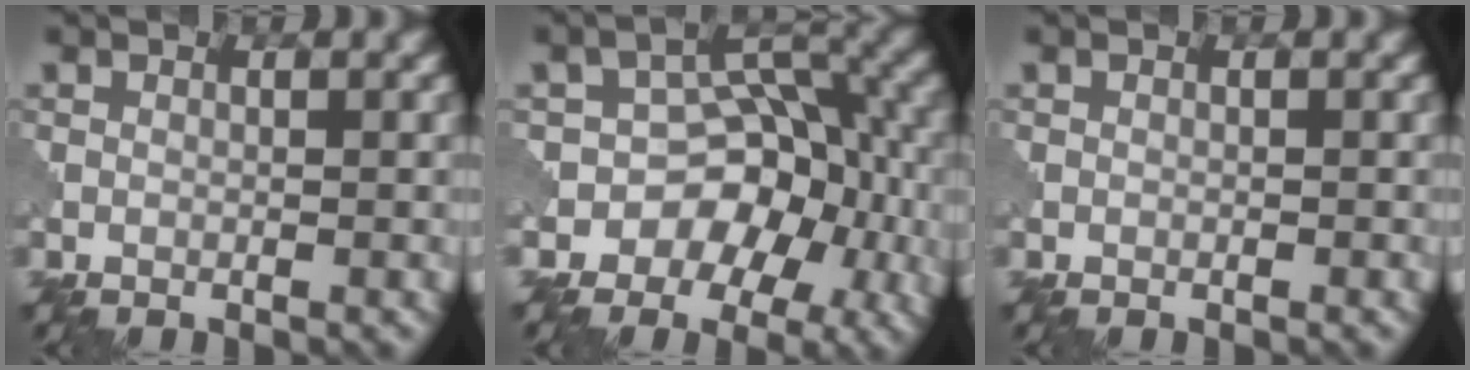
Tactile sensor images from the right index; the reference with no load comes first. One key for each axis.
{"total": 7.5, "fx": -2.8, "fy": 5.7, "fz": 3.9, "tx": -0.025, "ty": 0.019, "tz": -0.056}
{"total": 0.0}